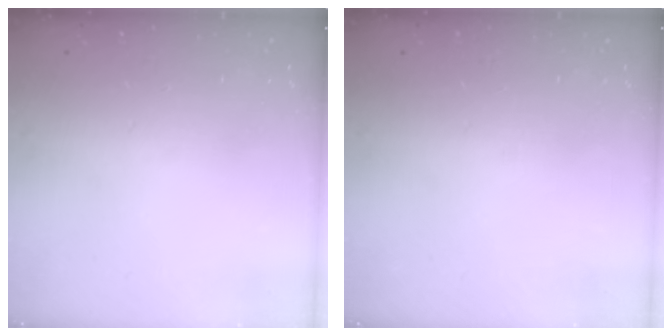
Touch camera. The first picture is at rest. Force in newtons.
{"total": 0.0}